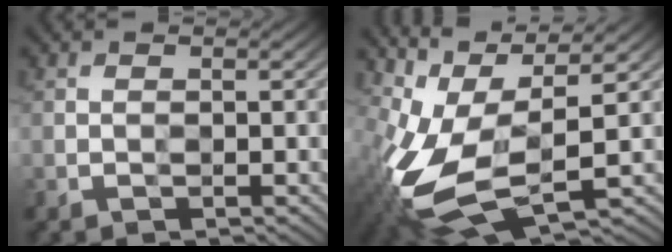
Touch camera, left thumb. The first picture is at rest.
{"total": 12.9, "force": [-1.1, 5.4, 11.7], "torque": [-0.273, -0.021, -0.003]}